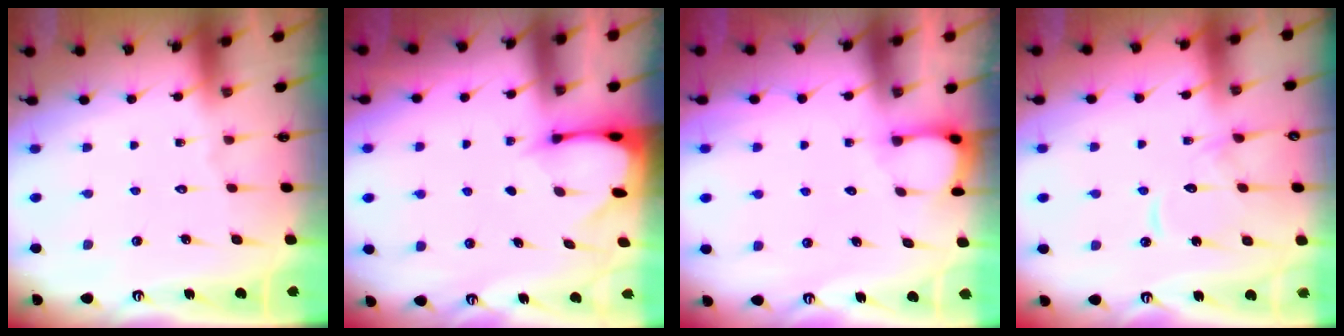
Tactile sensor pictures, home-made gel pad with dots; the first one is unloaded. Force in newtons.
{"total": 2.6, "press": 2.5, "slide": 0.3}
{"total": 2.1, "press": 2.1, "slide": 0.3}
{"total": 12.2, "press": 12.1, "slide": 1.2}